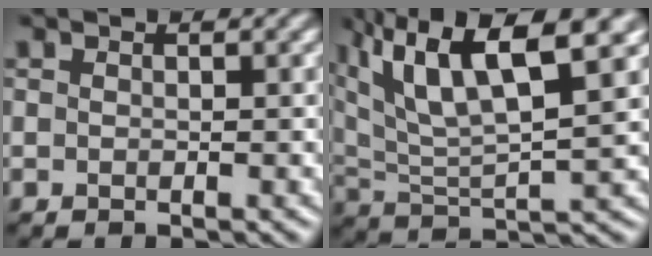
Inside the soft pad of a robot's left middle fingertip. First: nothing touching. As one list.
[{"total": 11.2, "force": [6.4, 2.6, 8.8], "torque": [-0.161, 0.023, 0.108]}]